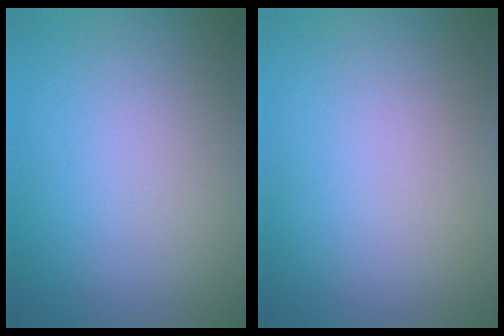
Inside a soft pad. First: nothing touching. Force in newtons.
{"total": 0.0}